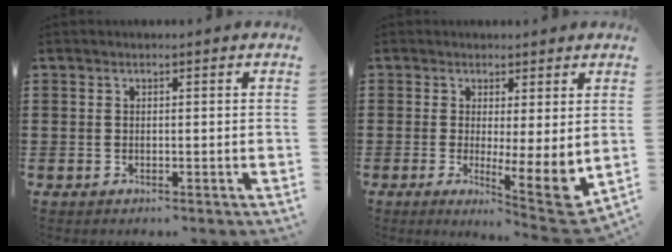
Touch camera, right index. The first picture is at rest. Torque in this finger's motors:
{"motor_torque": [0.51, 0.69, 0.45, 0.07]}